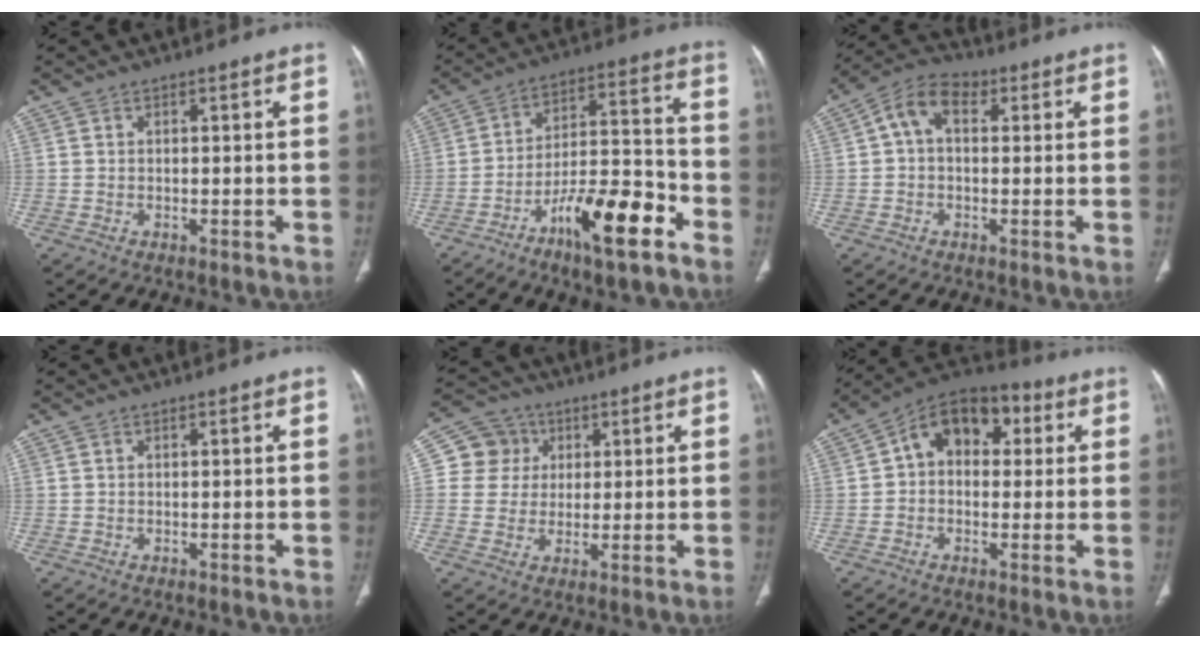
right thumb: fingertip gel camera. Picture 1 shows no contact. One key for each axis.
{"total": 15.2, "fx": -8.7, "fy": 4.3, "fz": 11.7, "tx": -0.186, "ty": 0.066, "tz": -0.145}
{"total": 7.4, "fx": 1.4, "fy": 4.9, "fz": 5.3, "tx": -0.082, "ty": 0.025, "tz": 0.013}
{"total": 0.0}
{"total": 7.7, "fx": 2.0, "fy": 7.4, "fz": 1.1, "tx": 0.015, "ty": 0.003, "tz": 0.030}
{"total": 12.0, "fx": 2.5, "fy": 8.3, "fz": 8.3, "tx": -0.084, "ty": 0.031, "tz": 0.023}